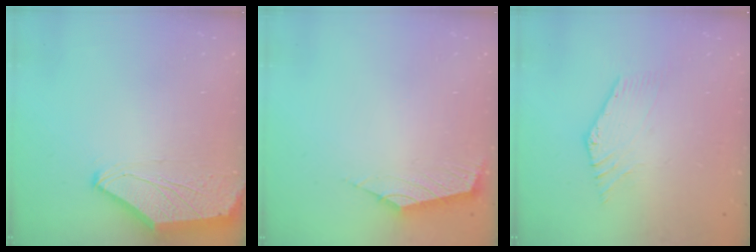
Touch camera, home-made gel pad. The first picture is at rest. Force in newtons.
{"total": 2.5, "press": 2.5, "slide": 0.6}
{"total": 0.6, "press": 0.5, "slide": 0.3}